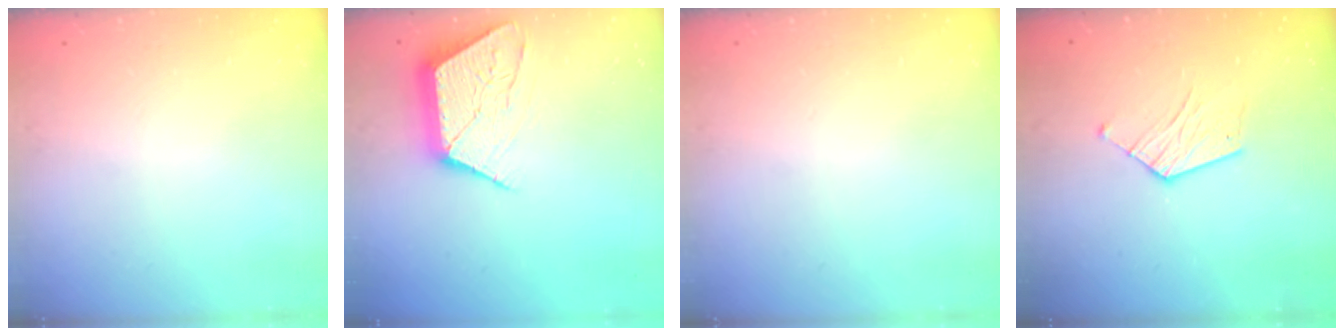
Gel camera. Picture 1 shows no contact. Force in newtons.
{"total": 11.7, "press": 11.7, "slide": 0.5}
{"total": 0.0}
{"total": 7.7, "press": 7.7, "slide": 0.2}